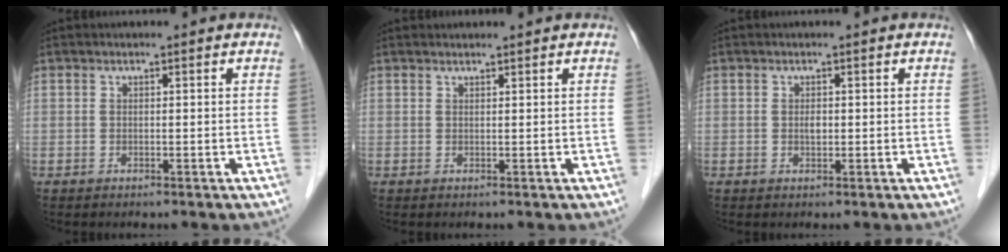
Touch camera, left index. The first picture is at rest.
{"total": 1.1, "force": [1.1, 0.0, 0.2], "torque": [-0.006, 0.011, 0.020]}
{"total": 0.9, "force": [-0.1, 0.6, 0.7], "torque": [-0.013, -0.002, -0.002]}